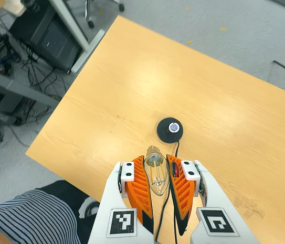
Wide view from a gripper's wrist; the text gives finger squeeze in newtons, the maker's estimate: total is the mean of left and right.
{"total": 22.9, "left": 26.3, "right": 19.5}